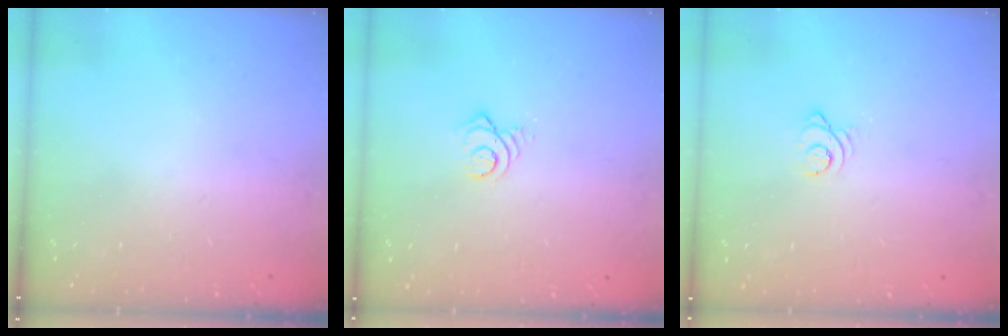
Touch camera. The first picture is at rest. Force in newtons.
{"total": 3.6, "press": 3.6, "slide": 0.1}
{"total": 2.5, "press": 2.5, "slide": 0.2}